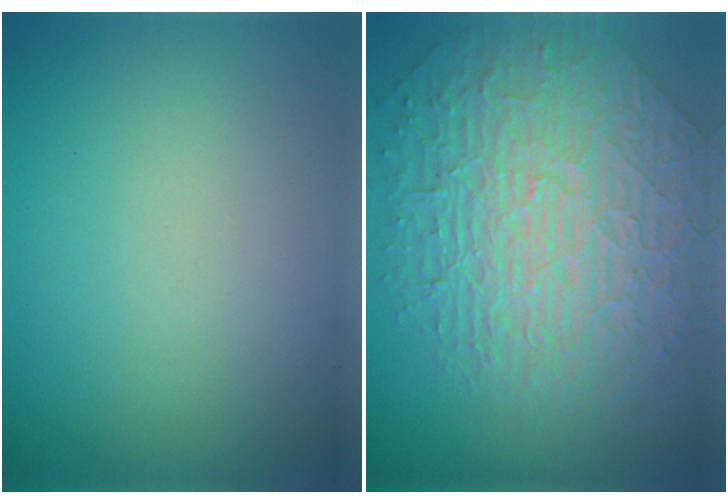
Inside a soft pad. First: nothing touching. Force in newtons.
{"total": 9.6, "press": 7.0, "slide": 6.5}